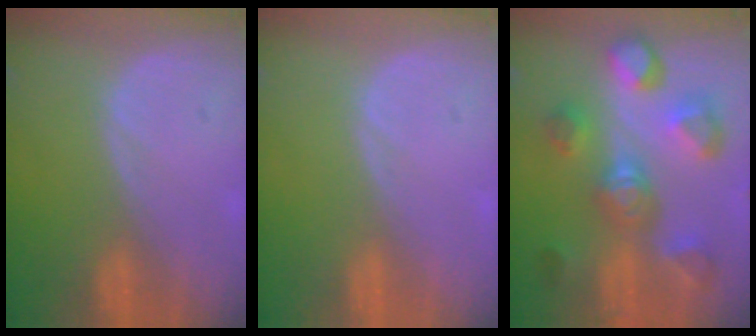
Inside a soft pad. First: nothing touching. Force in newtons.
{"total": 0.5, "press": 0.0, "slide": 0.5}
{"total": 11.0, "press": 10.0, "slide": 4.6}